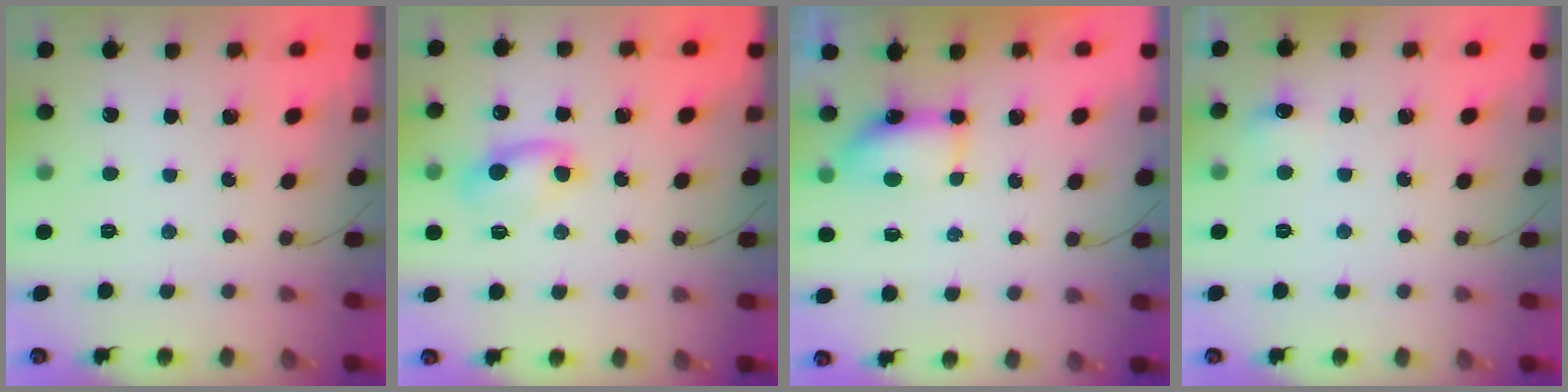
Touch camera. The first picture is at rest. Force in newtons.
{"total": 5.9, "press": 5.7, "slide": 1.4}
{"total": 5.8, "press": 5.8, "slide": 0.7}
{"total": 5.2, "press": 5.0, "slide": 1.3}